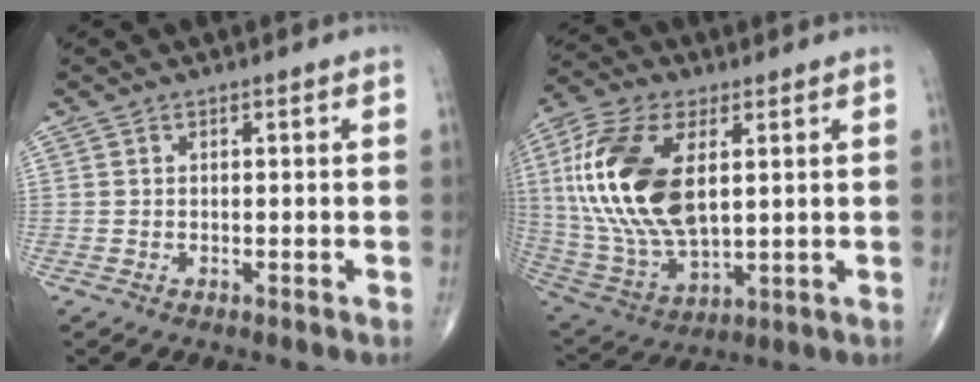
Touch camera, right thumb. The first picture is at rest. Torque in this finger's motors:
{"motor_torque": [0.22, 4.49, 2.05, 0.72, 0.80]}